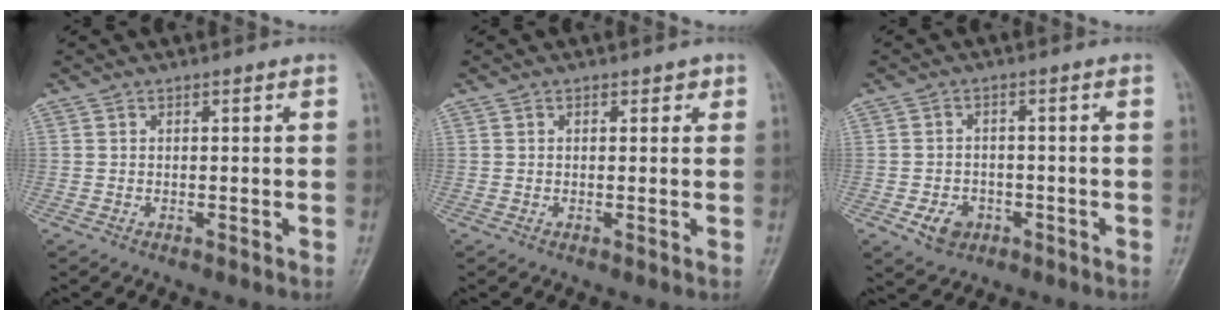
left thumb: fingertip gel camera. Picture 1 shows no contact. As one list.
[{"total": 1.4, "force": [0.7, 1.0, 0.7], "torque": [0.006, -0.001, 0.006]}, {"total": 4.8, "force": [-2.0, 3.7, 2.2], "torque": [-0.024, 0.011, -0.027]}]